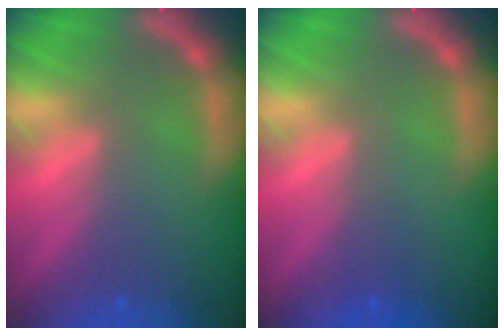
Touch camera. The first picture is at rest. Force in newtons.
{"total": 1.0}